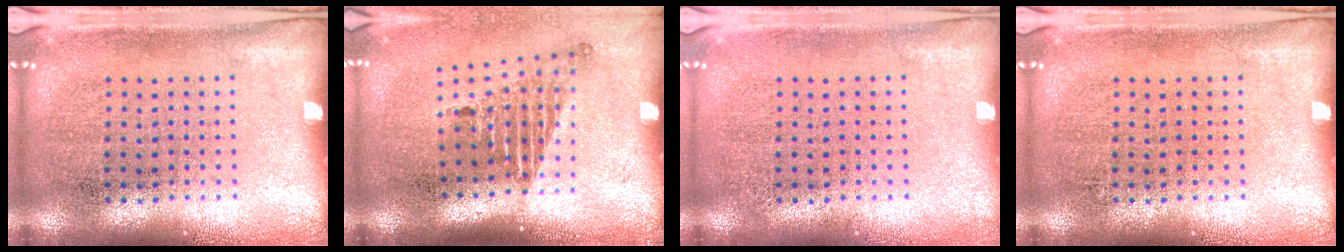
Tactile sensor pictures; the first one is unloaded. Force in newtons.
{"total": 1.7, "press": 1.1, "slide": 1.2}
{"total": 0.0}
{"total": 0.0}